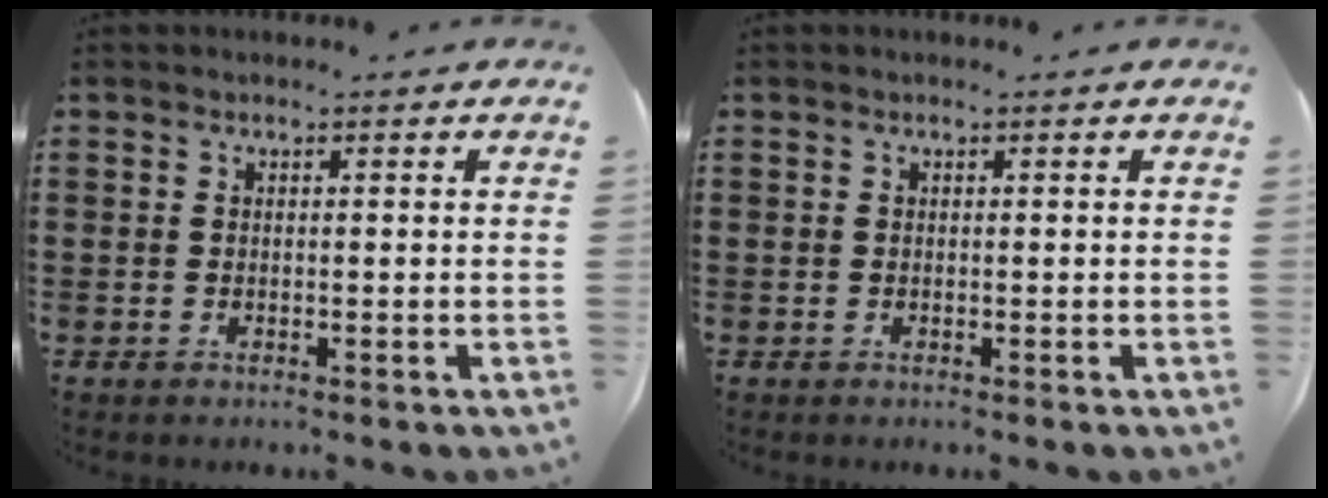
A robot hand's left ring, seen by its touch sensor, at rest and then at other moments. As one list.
[{"total": 0.0}]